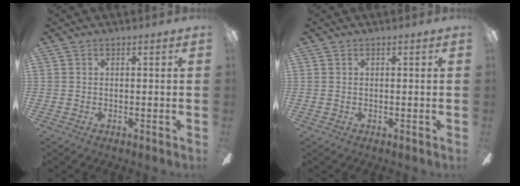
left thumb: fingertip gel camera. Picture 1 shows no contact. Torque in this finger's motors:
{"motor_torque": [-0.54, 0.15, 0.37, 0.39, 0.06]}